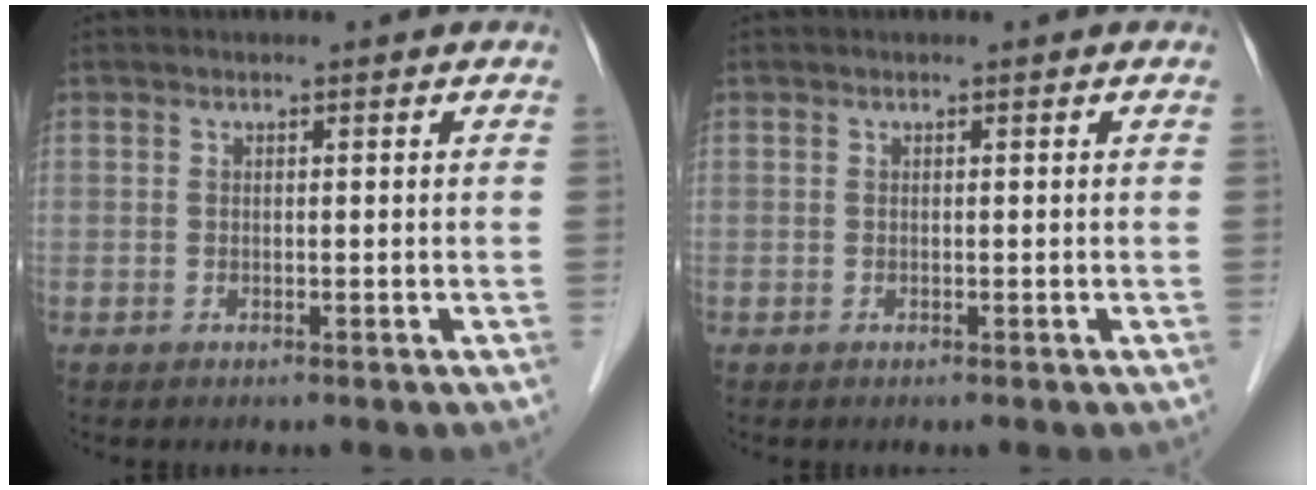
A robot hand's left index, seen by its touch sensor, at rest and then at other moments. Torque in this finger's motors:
{"motor_torque": [-0.02, 0.01, 0.00, 0.00]}